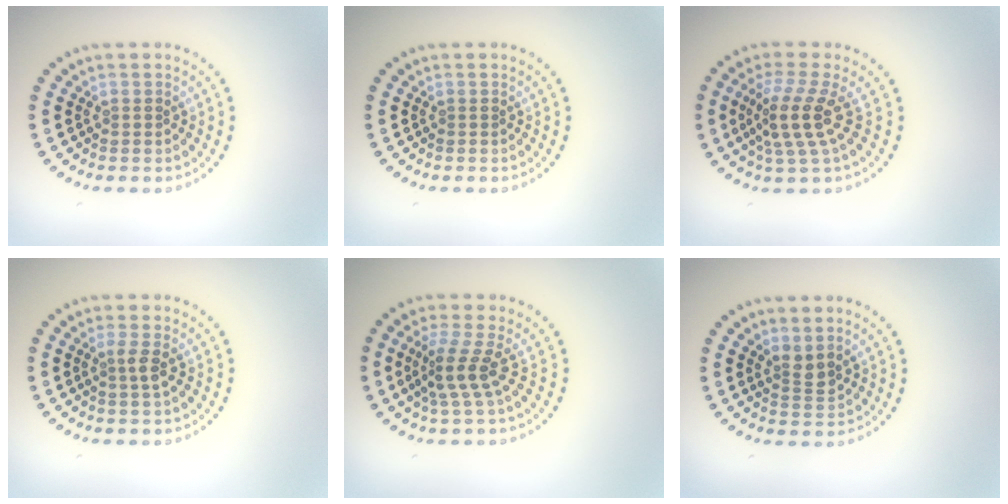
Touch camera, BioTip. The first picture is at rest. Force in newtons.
{"total": 0.0}
{"total": 3.7, "press": 2.8, "slide": 2.5}
{"total": 1.4, "press": 1.1, "slide": 0.9}
{"total": 2.9, "press": 2.0, "slide": 2.2}
{"total": 1.7, "press": 1.3, "slide": 1.1}